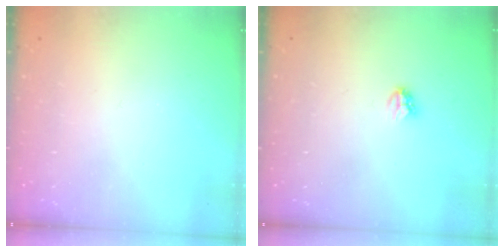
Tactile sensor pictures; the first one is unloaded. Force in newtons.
{"total": 2.8, "press": 2.8, "slide": 0.3}